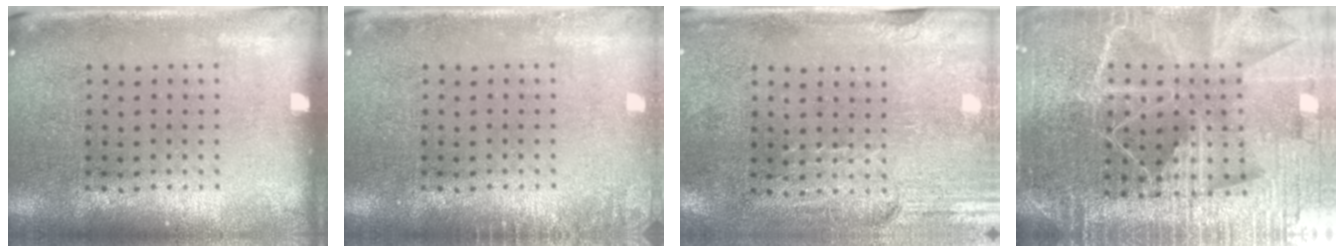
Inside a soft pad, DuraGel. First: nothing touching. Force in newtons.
{"total": 1.1, "press": 1.1, "slide": 0.2}
{"total": 2.9, "press": 2.5, "slide": 1.5}
{"total": 5.8, "press": 5.1, "slide": 2.8}